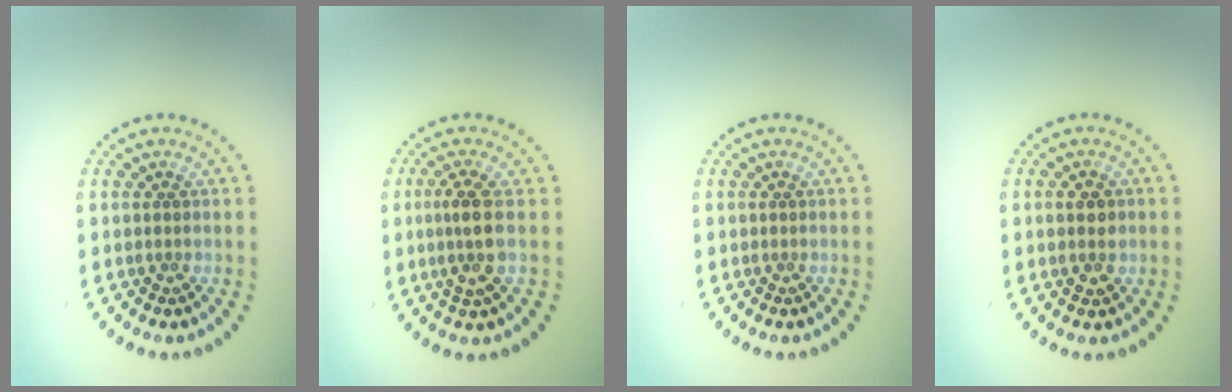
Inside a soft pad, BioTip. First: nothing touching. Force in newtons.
{"total": 2.6, "press": 2.3, "slide": 1.2}
{"total": 0.0}
{"total": 2.3, "press": 2.3, "slide": 0.1}